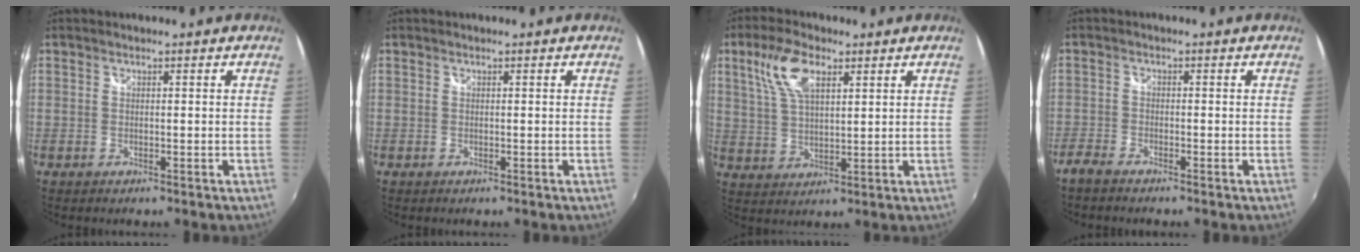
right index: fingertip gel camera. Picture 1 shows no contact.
{"total": 0.0}
{"total": 9.3, "force": [4.5, 4.1, 7.0], "torque": [-0.141, 0.017, 0.088]}
{"total": 3.0, "force": [-2.7, 0.8, 1.1], "torque": [-0.038, -0.007, -0.057]}